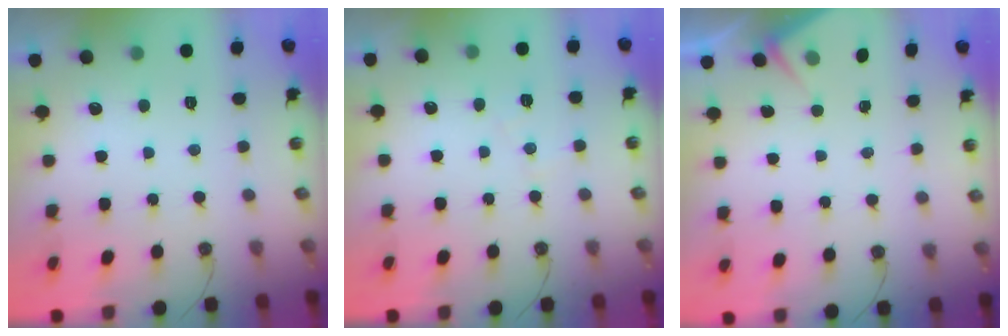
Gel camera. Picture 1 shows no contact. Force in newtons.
{"total": 6.6, "press": 6.5, "slide": 0.9}
{"total": 2.8, "press": 2.7, "slide": 0.4}